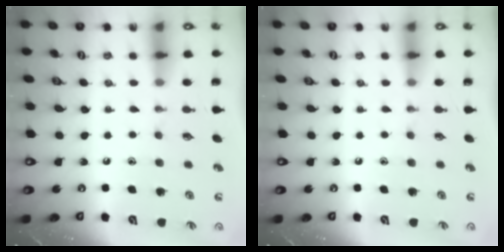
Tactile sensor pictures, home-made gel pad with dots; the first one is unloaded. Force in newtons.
{"total": 0.0}